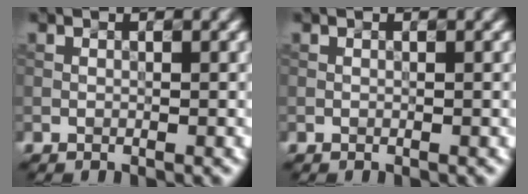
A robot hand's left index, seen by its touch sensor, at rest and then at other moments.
{"total": 0.0}